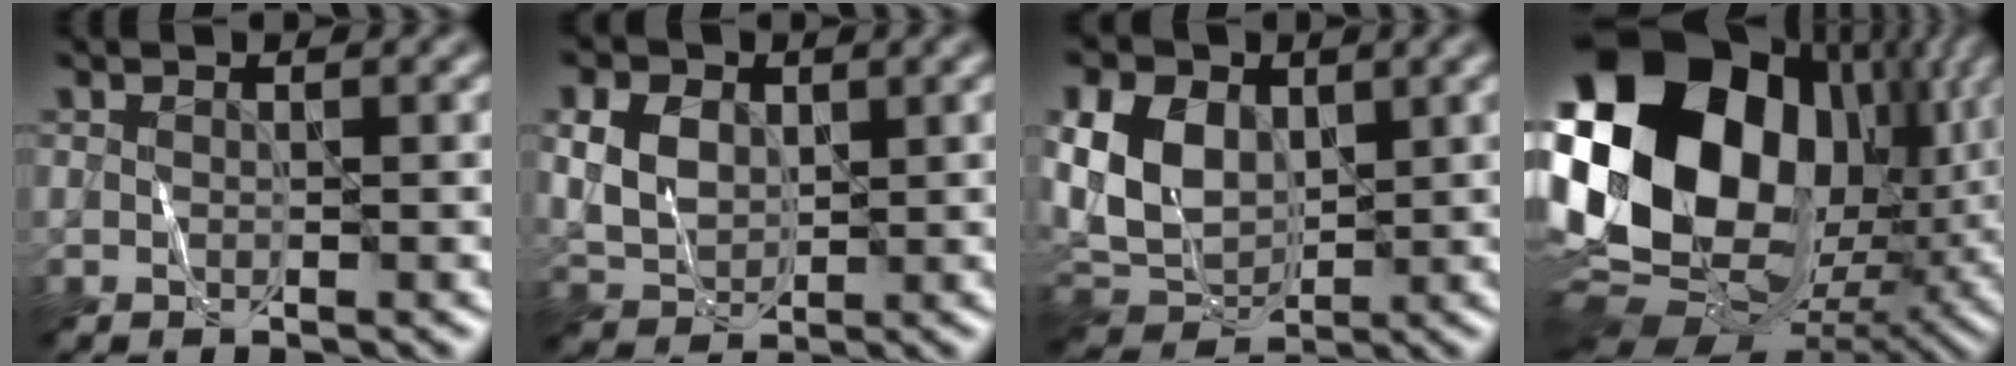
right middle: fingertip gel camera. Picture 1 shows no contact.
{"total": 5.2, "force": [1.5, 3.9, 3.1], "torque": [-0.084, 0.014, 0.023]}
{"total": 7.4, "force": [1.6, 5.4, 4.8], "torque": [-0.121, 0.000, 0.024]}
{"total": 22.0, "force": [4.0, 15.5, 15.1], "torque": [-0.321, 0.009, 0.081]}